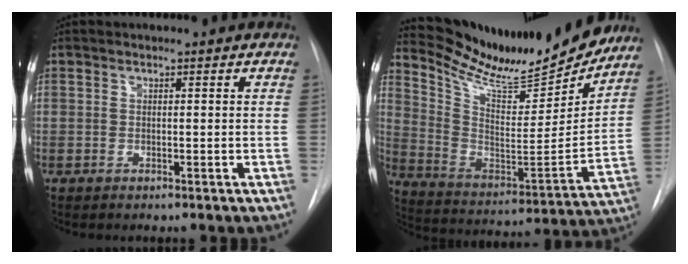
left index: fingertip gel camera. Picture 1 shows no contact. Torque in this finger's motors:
{"motor_torque": [0.84, -1.30, 0.16, 0.13]}